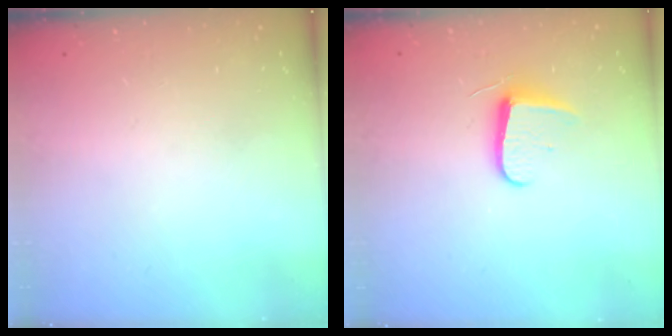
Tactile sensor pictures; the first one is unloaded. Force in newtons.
{"total": 7.8, "press": 7.7, "slide": 0.4}